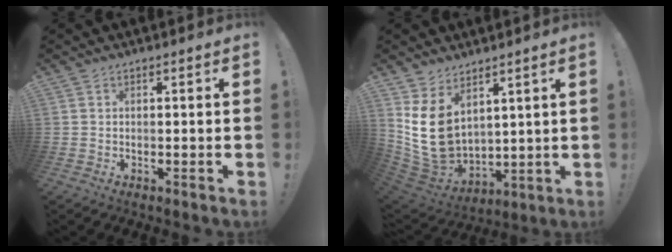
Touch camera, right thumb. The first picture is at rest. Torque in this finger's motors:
{"motor_torque": [0.11, 0.83, 0.84, 0.95, 0.14]}